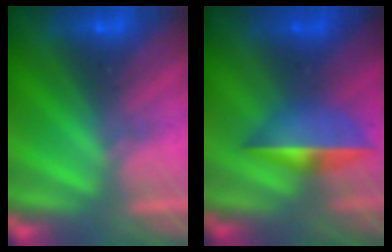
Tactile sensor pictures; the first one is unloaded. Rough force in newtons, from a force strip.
{"total": 1.7}